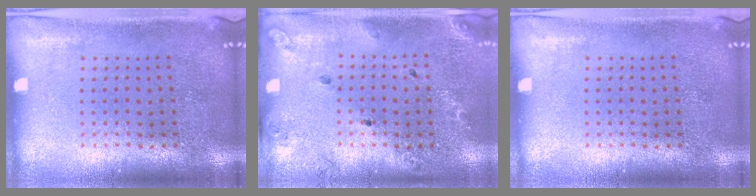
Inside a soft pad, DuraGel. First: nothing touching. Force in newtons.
{"total": 1.3, "press": 1.3, "slide": 0.3}
{"total": 0.0}